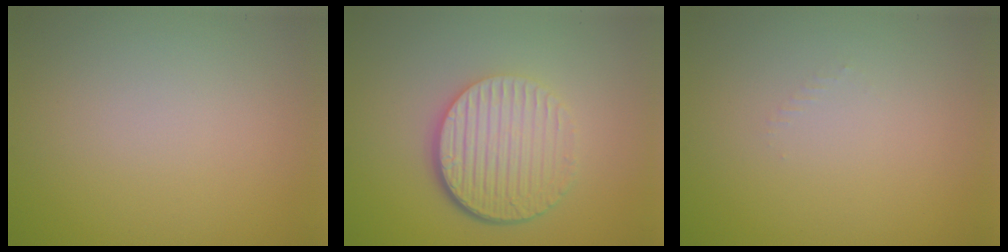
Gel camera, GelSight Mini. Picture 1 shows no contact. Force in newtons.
{"total": 6.1, "press": 4.2, "slide": 4.4}
{"total": 0.5, "press": 0.5, "slide": 0.2}